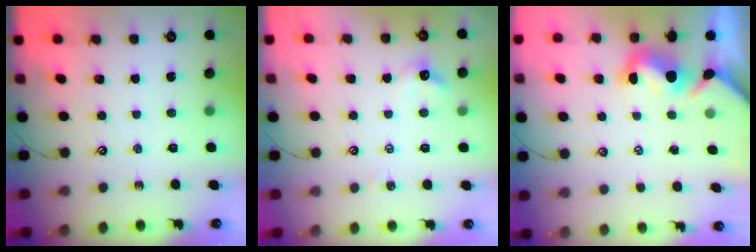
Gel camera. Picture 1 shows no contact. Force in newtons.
{"total": 2.7, "press": 2.7, "slide": 0.5}
{"total": 1.5, "press": 1.2, "slide": 0.9}